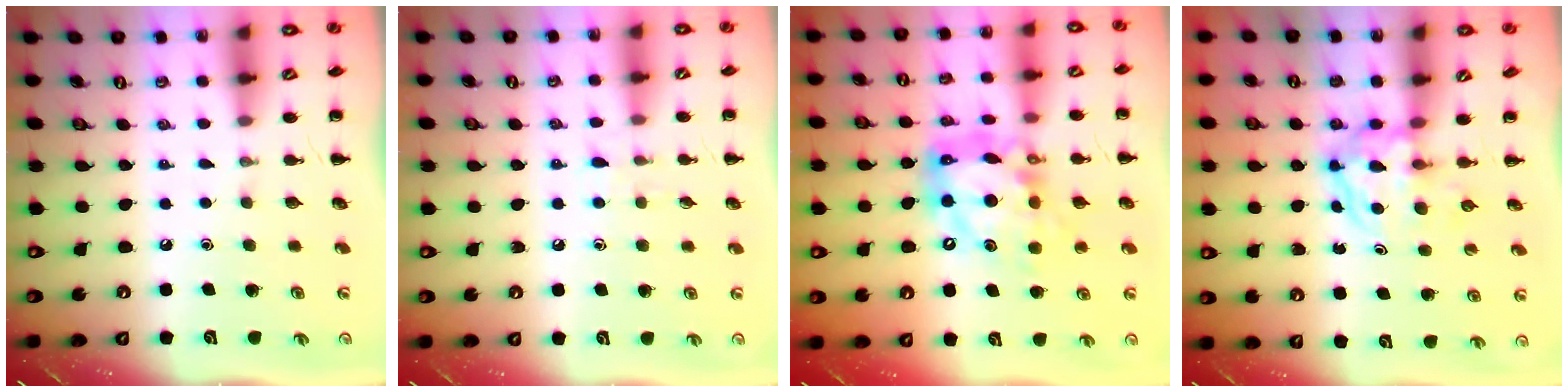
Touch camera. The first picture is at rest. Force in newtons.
{"total": 5.5, "press": 4.9, "slide": 2.4}
{"total": 16.2, "press": 15.6, "slide": 4.3}
{"total": 3.9, "press": 3.9, "slide": 0.5}